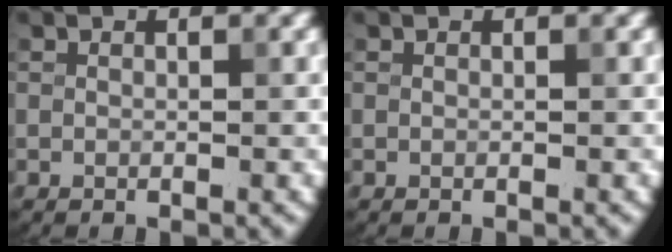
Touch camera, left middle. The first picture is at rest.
{"total": 0.0}